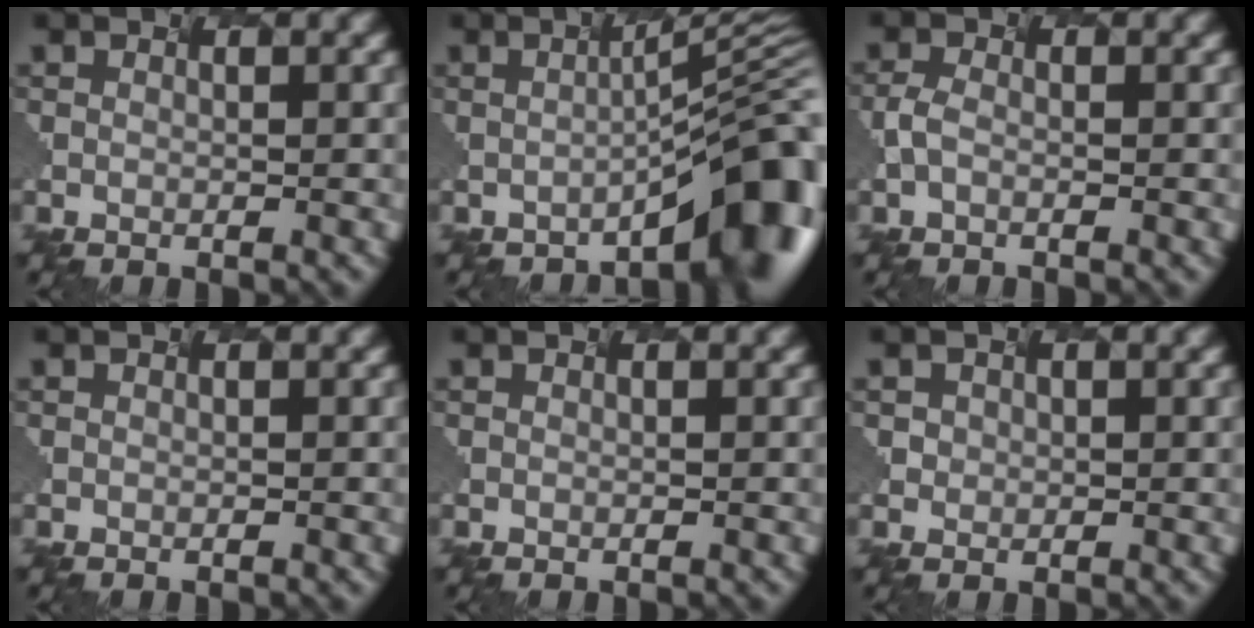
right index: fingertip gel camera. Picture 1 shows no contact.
{"total": 8.1, "force": [-3.5, 1.2, 7.2], "torque": [-0.084, 0.017, -0.050]}
{"total": 1.6, "force": [-1.2, 0.7, 0.8], "torque": [-0.032, 0.004, -0.018]}
{"total": 0.0}
{"total": 0.0}
{"total": 0.9, "force": [0.1, 0.7, -0.6], "torque": [0.007, 0.002, 0.010]}